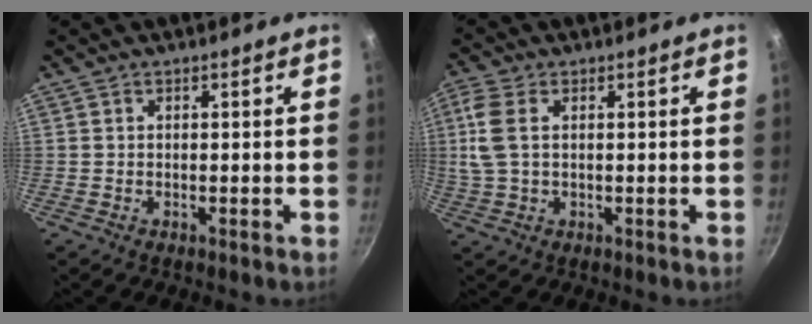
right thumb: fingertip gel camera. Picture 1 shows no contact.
{"total": 6.5, "force": [1.2, 3.5, 5.3], "torque": [-0.127, 0.008, 0.023]}